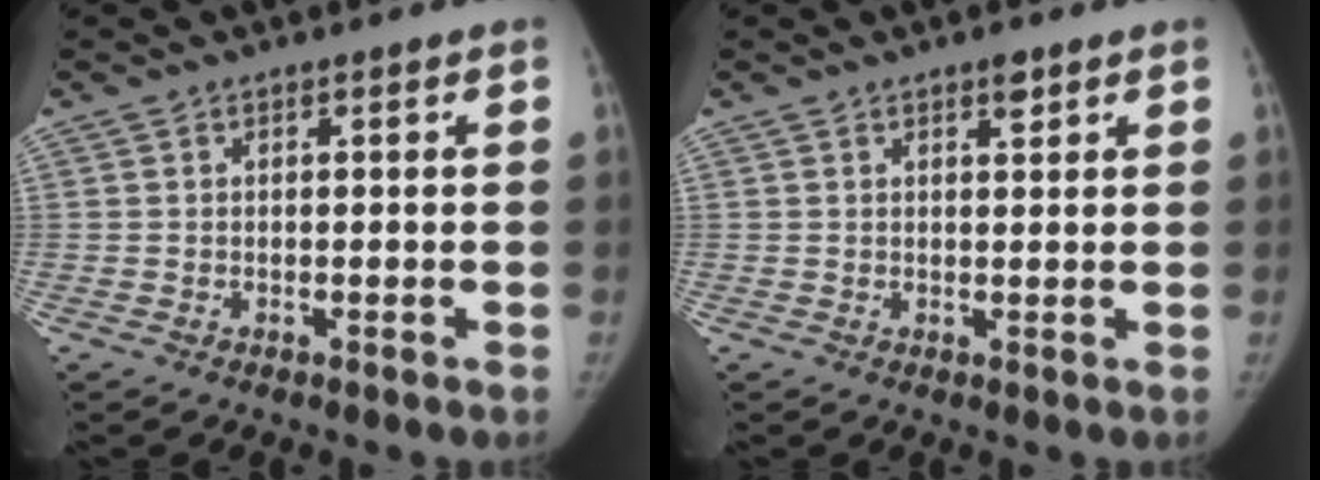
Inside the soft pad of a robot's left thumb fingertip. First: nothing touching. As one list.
[{"total": 2.1, "force": [1.4, 0.8, 1.4], "torque": [-0.015, -0.007, 0.021]}]